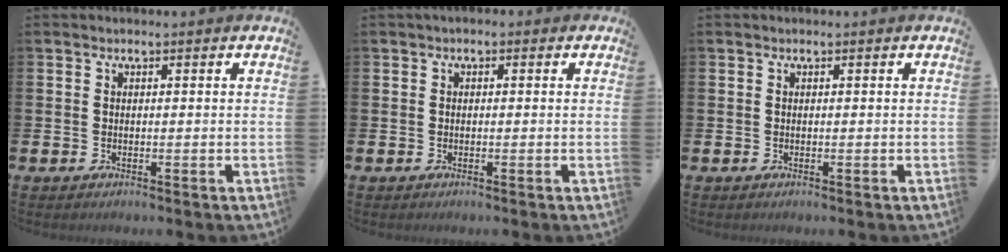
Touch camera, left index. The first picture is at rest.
{"total": 0.8, "force": [-0.3, 0.6, 0.4], "torque": [-0.006, 0.007, -0.008]}
{"total": 0.0}